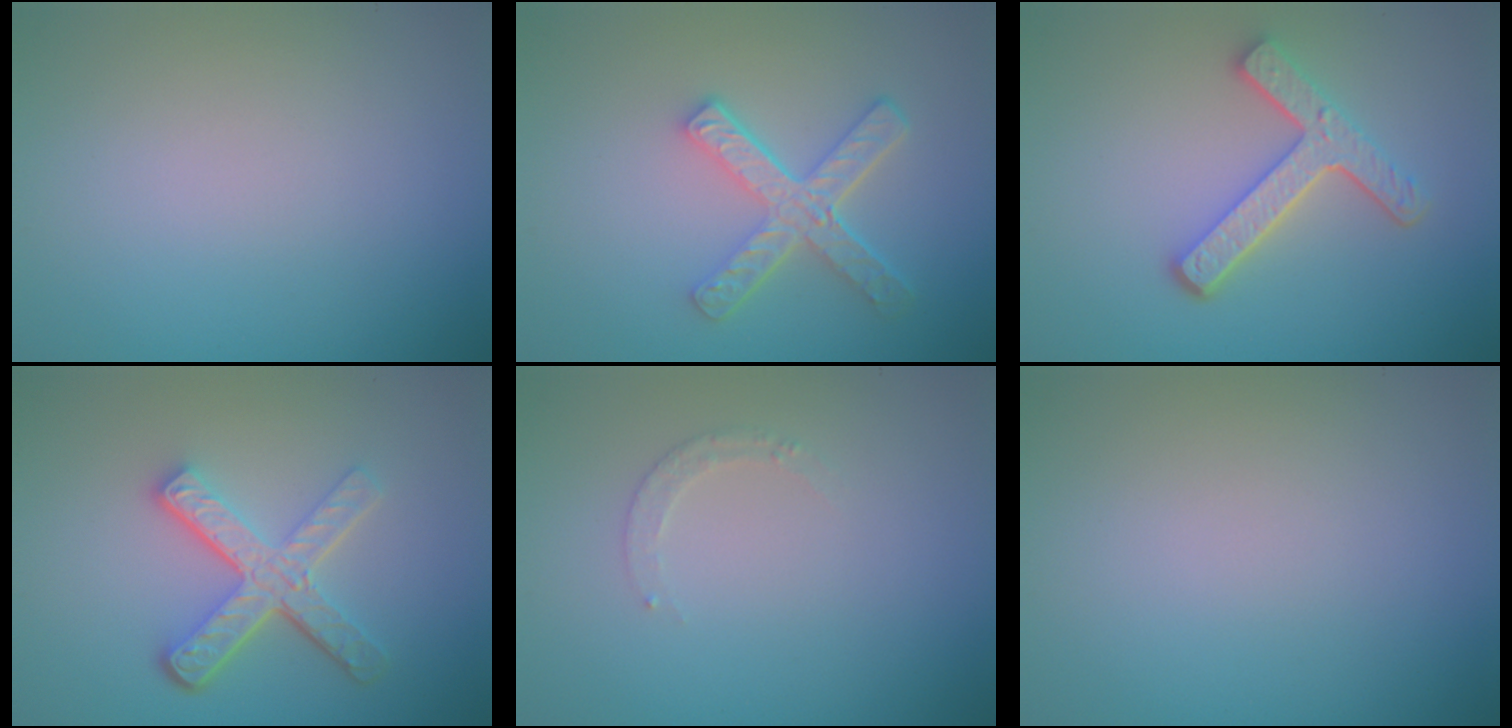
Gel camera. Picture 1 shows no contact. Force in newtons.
{"total": 4.5, "press": 3.3, "slide": 3.1}
{"total": 4.2, "press": 3.3, "slide": 2.6}
{"total": 5.1, "press": 3.5, "slide": 3.7}
{"total": 1.3, "press": 1.2, "slide": 0.2}
{"total": 0.0}